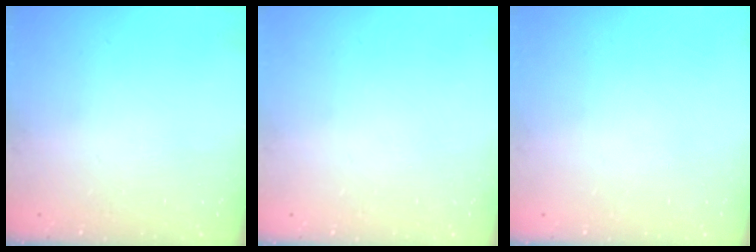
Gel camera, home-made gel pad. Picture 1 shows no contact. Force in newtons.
{"total": 0.0}
{"total": 0.0}